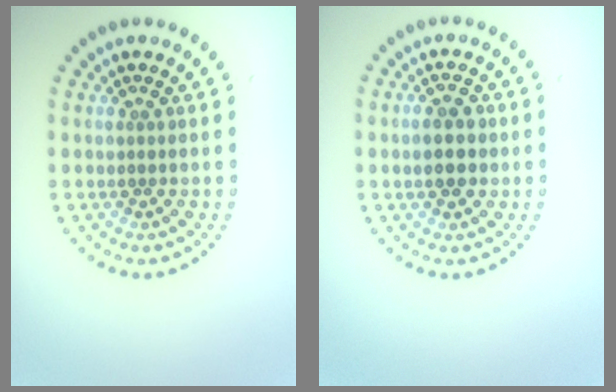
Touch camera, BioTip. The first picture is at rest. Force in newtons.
{"total": 2.7, "press": 2.7, "slide": 0.2}